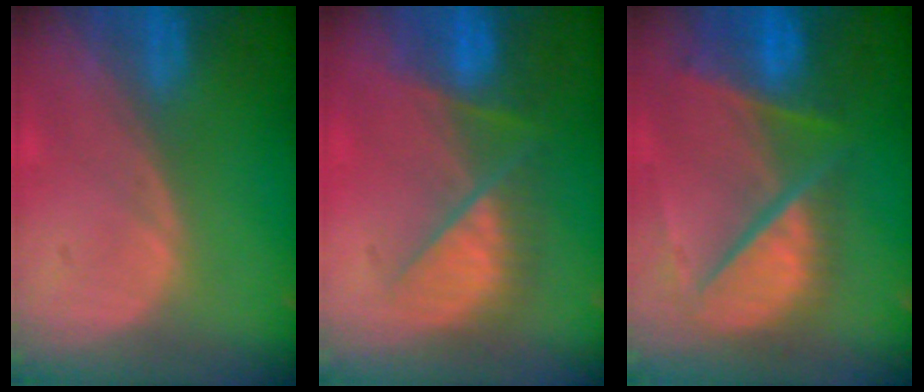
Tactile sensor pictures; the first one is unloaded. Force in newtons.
{"total": 7.3, "press": 7.3, "slide": 0.5}
{"total": 11.0, "press": 9.1, "slide": 6.2}